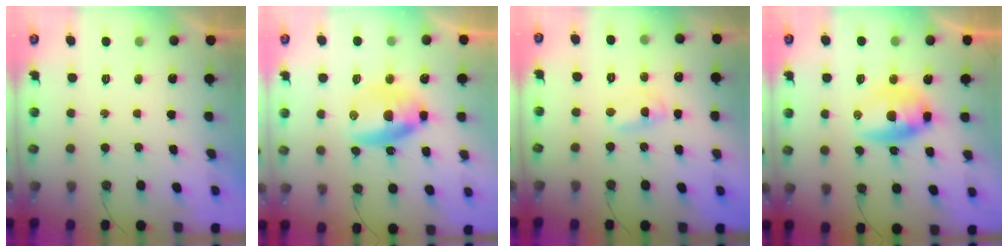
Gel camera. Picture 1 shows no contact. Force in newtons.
{"total": 9.9, "press": 9.8, "slide": 1.0}
{"total": 2.3, "press": 2.3, "slide": 0.2}
{"total": 8.5, "press": 8.4, "slide": 0.7}